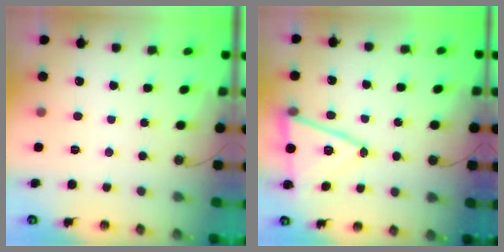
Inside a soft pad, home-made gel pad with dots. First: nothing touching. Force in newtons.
{"total": 13.1, "press": 12.6, "slide": 3.7}